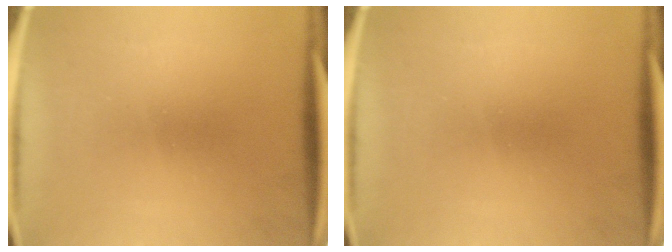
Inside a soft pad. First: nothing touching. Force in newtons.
{"total": 0.0}